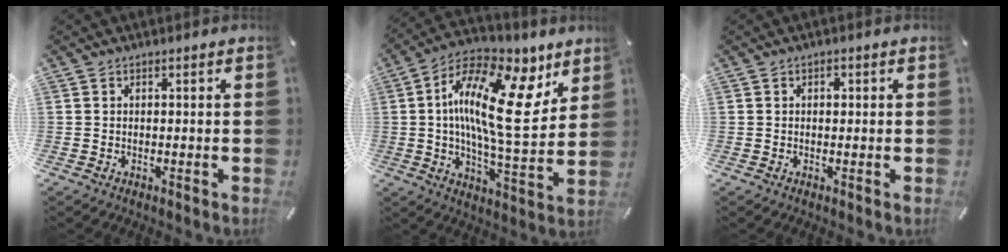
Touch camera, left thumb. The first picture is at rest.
{"total": 22.2, "force": [6.1, 9.1, 19.3], "torque": [-0.354, -0.038, 0.094]}
{"total": 0.9, "force": [0.2, 0.7, 0.5], "torque": [-0.003, -0.001, 0.000]}